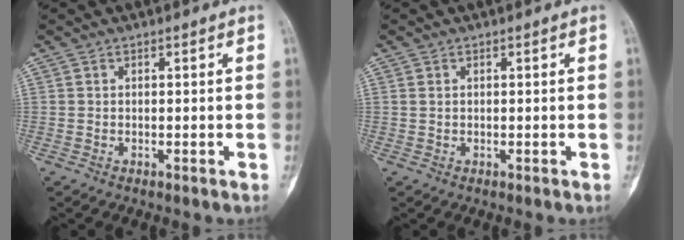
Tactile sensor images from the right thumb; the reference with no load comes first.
{"total": 0.6, "force": [0.2, 0.4, 0.3], "torque": [-0.008, 0.002, 0.005]}